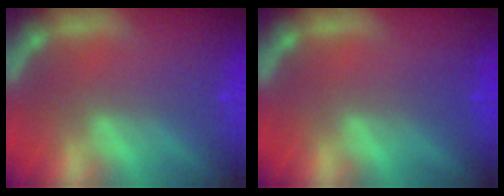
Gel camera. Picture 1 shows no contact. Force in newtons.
{"total": 0.9}